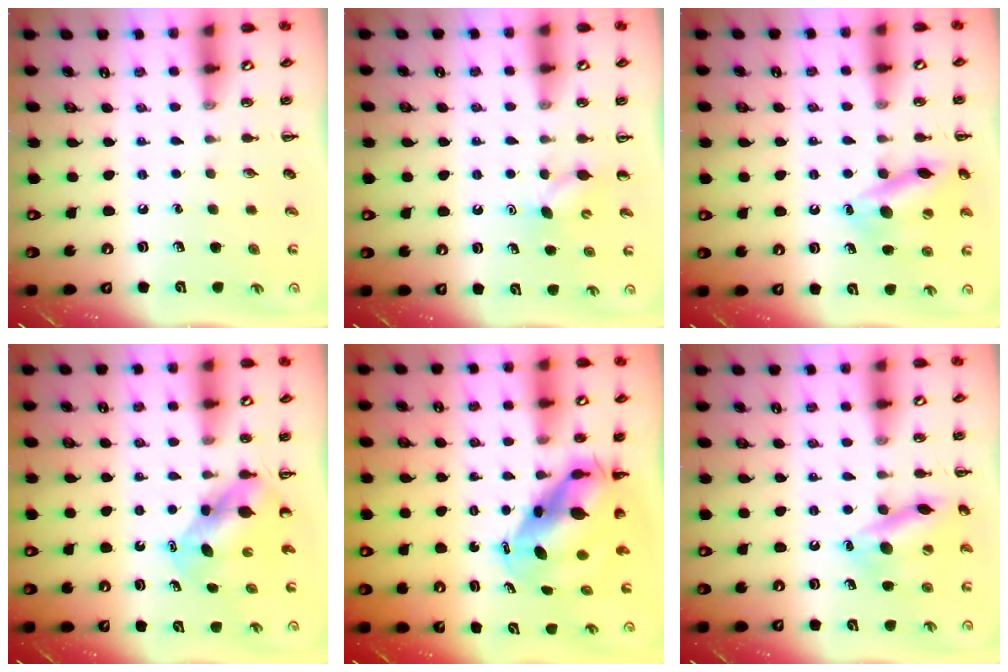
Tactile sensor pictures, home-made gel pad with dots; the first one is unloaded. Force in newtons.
{"total": 4.1, "press": 3.9, "slide": 1.3}
{"total": 14.4, "press": 14.2, "slide": 2.5}
{"total": 5.5, "press": 5.4, "slide": 0.7}
{"total": 8.7, "press": 8.4, "slide": 2.2}
{"total": 14.4, "press": 14.2, "slide": 2.5}